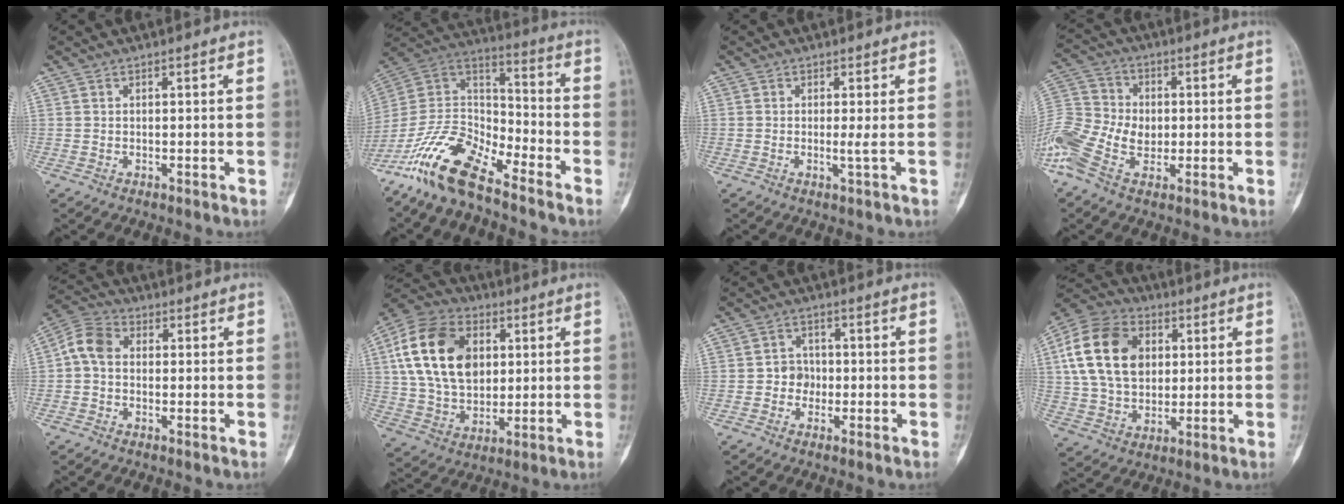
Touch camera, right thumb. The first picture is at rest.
{"total": 16.1, "force": [-12.0, 5.3, 9.2], "torque": [-0.161, 0.080, -0.236]}
{"total": 1.3, "force": [0.0, -0.3, 1.3], "torque": [-0.024, -0.003, -0.001]}
{"total": 15.4, "force": [-3.1, 11.0, 10.4], "torque": [-0.248, 0.018, -0.056]}
{"total": 6.4, "force": [0.2, 4.8, 4.3], "torque": [-0.080, 0.021, -0.008]}
{"total": 19.7, "force": [4.5, 13.5, 13.6], "torque": [-0.234, 0.002, 0.081]}
{"total": 3.5, "force": [-0.9, 3.1, 1.4], "torque": [0.006, 0.013, -0.023]}
{"total": 18.2, "force": [4.1, 13.0, 12.0], "torque": [-0.206, 0.007, 0.073]}